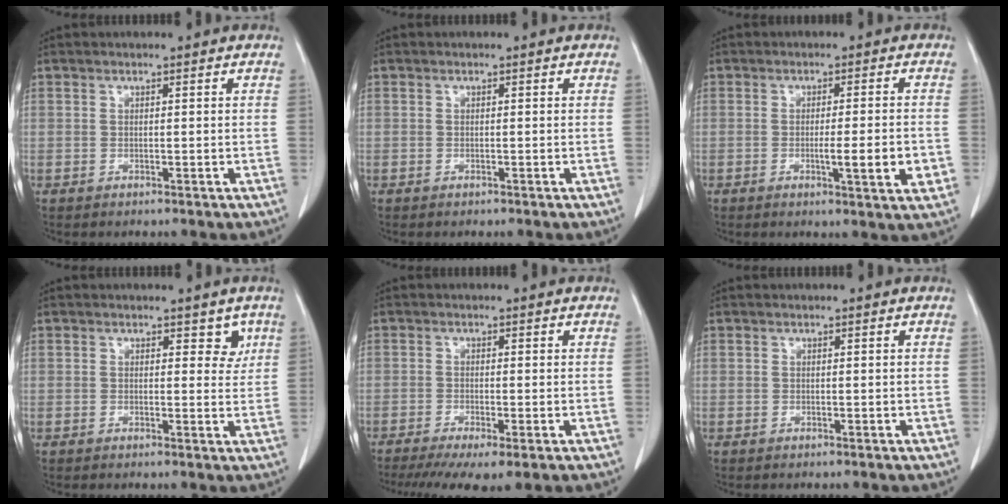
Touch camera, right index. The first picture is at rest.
{"total": 0.0}
{"total": 6.4, "force": [-1.6, 0.3, 6.2], "torque": [-0.086, -0.008, -0.021]}
{"total": 2.7, "force": [1.5, 1.7, 1.5], "torque": [-0.005, -0.002, 0.016]}
{"total": 7.6, "force": [-5.0, 1.3, 5.6], "torque": [-0.088, -0.015, -0.081]}
{"total": 0.0}